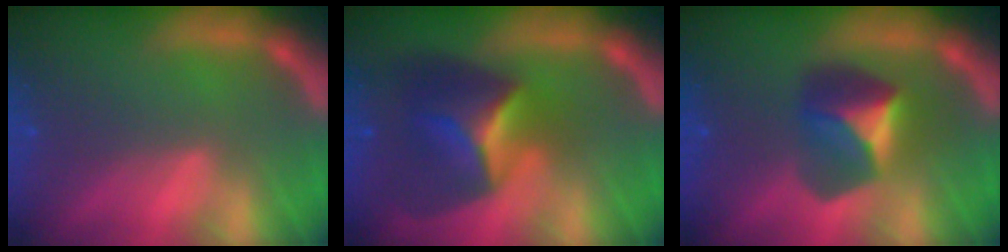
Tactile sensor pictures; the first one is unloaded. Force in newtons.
{"total": 7.4}
{"total": 4.9}